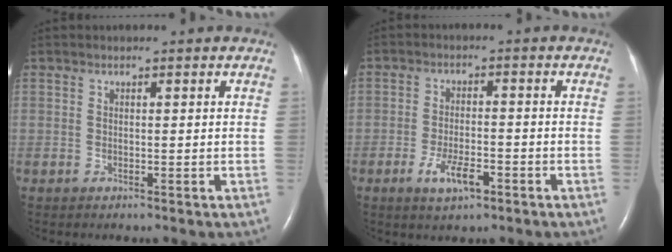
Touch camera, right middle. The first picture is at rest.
{"total": 5.1, "force": [-2.7, 1.6, 4.0], "torque": [-0.080, -0.003, -0.043]}